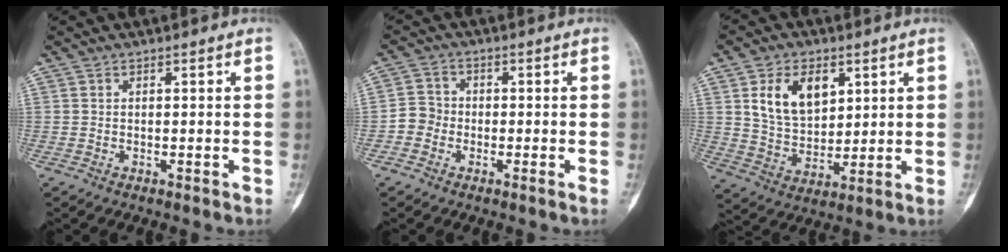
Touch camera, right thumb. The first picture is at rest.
{"total": 3.4, "force": [-1.4, 2.8, 1.3], "torque": [-0.010, 0.008, -0.041]}
{"total": 11.7, "force": [4.4, 7.5, 7.9], "torque": [-0.114, -0.018, 0.089]}